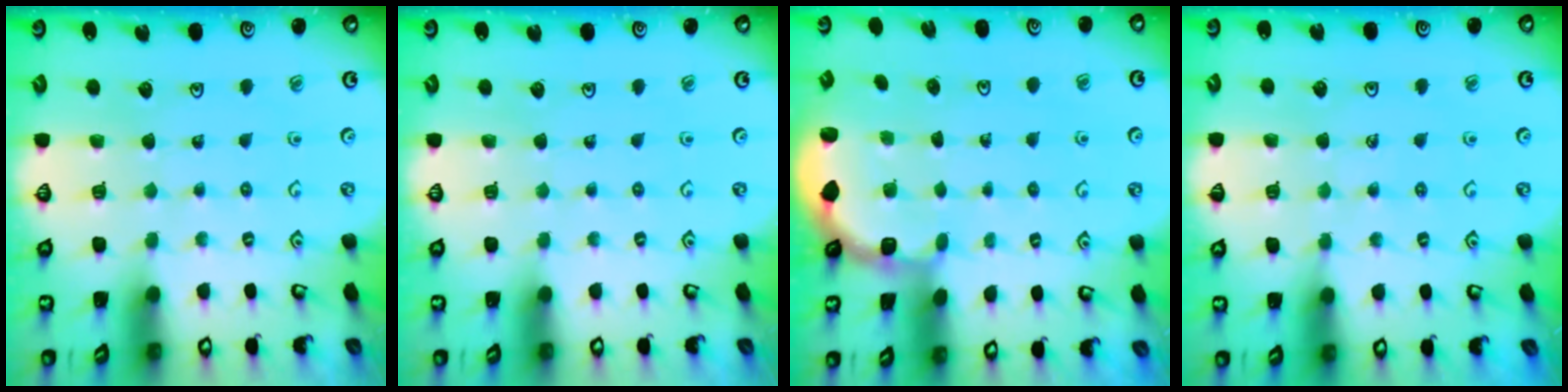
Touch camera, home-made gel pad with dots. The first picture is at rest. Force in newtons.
{"total": 0.0}
{"total": 1.9, "press": 1.8, "slide": 0.7}
{"total": 5.2, "press": 5.0, "slide": 1.3}